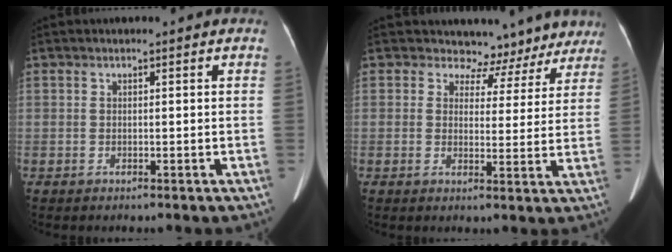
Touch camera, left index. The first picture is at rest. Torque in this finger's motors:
{"motor_torque": [0.35, -0.19, 0.06, -0.05]}